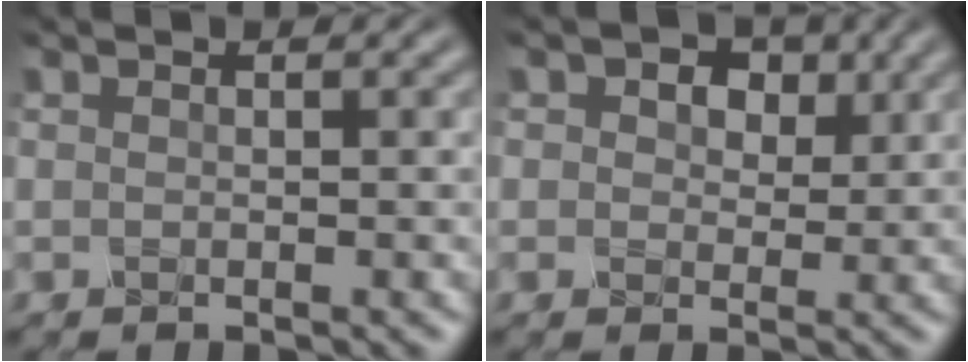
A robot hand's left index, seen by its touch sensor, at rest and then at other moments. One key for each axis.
{"total": 5.0, "fx": 2.3, "fy": 3.4, "fz": 2.8, "tx": -0.052, "ty": 0.004, "tz": 0.018}